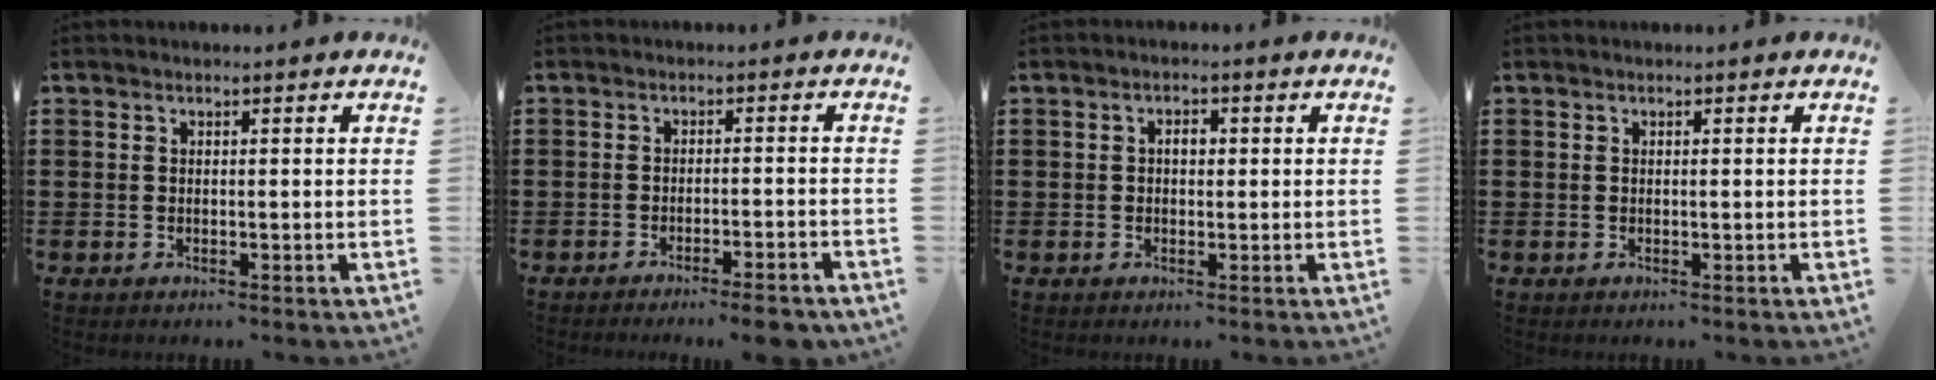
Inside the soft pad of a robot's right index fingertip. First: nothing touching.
{"total": 3.5, "force": [-3.1, -0.4, 1.7], "torque": [-0.029, -0.008, -0.058]}
{"total": 1.9, "force": [0.0, 1.0, 1.6], "torque": [-0.031, 0.007, -0.002]}
{"total": 0.0}